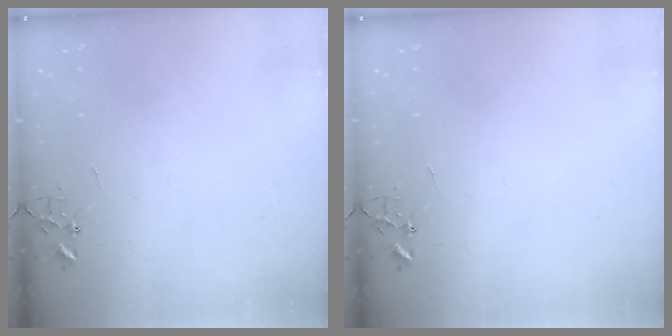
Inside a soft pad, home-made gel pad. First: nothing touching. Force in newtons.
{"total": 0.0}